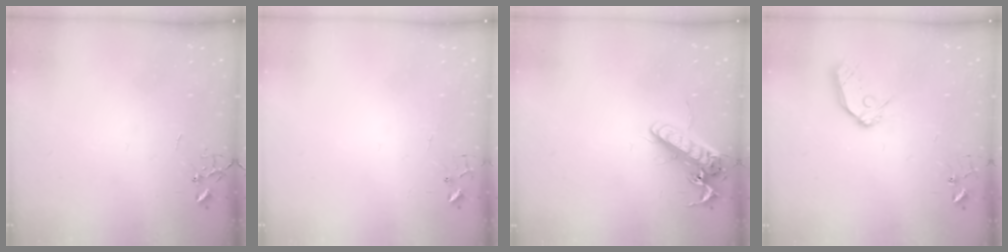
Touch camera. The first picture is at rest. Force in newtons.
{"total": 4.9, "press": 4.8, "slide": 0.4}
{"total": 14.6, "press": 14.4, "slide": 2.4}
{"total": 11.0, "press": 10.9, "slide": 1.1}